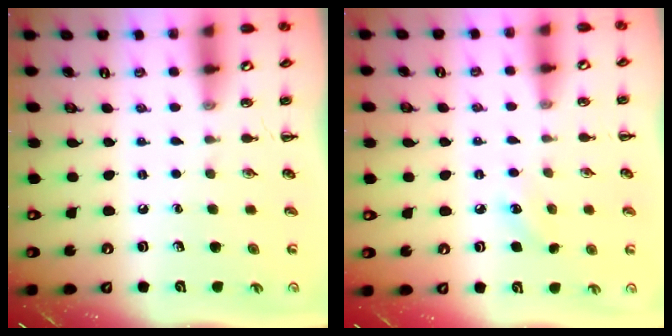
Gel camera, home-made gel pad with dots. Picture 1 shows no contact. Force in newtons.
{"total": 7.1, "press": 6.7, "slide": 2.1}